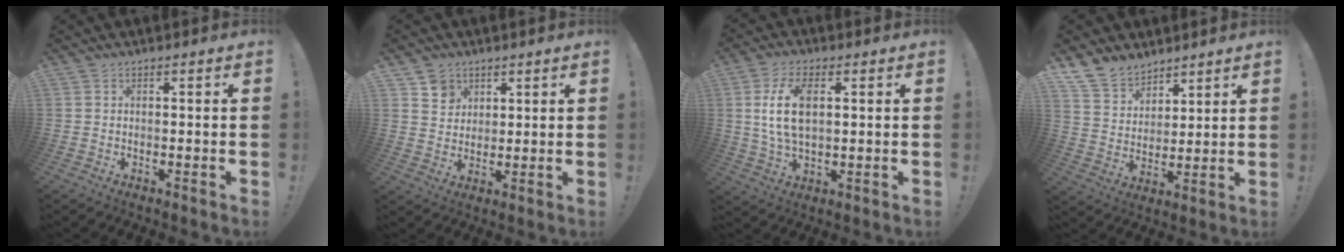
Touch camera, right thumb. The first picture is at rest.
{"total": 6.0, "force": [3.6, 4.8, 0.4], "torque": [0.006, -0.031, 0.066]}
{"total": 10.8, "force": [2.1, 5.8, 8.9], "torque": [-0.166, -0.002, 0.037]}
{"total": 10.9, "force": [8.8, 6.2, 1.9], "torque": [-0.045, -0.064, 0.173]}